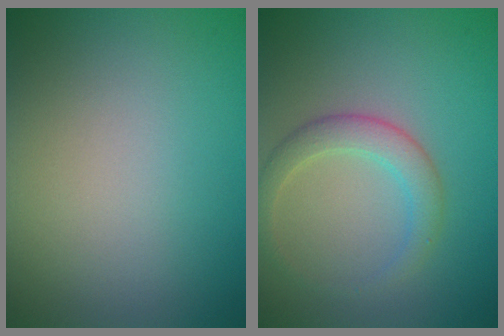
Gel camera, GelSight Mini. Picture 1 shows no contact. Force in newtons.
{"total": 2.8, "press": 2.8, "slide": 0.0}